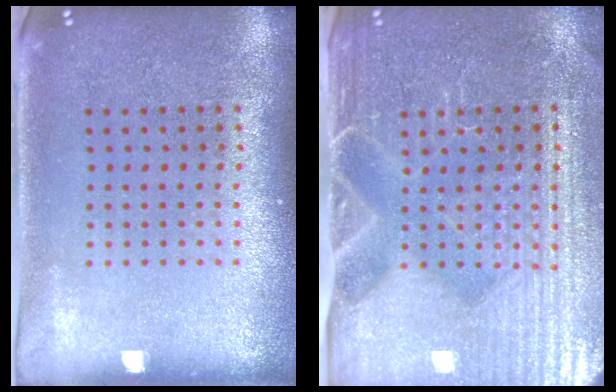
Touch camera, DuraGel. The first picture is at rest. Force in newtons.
{"total": 4.7, "press": 4.4, "slide": 1.8}